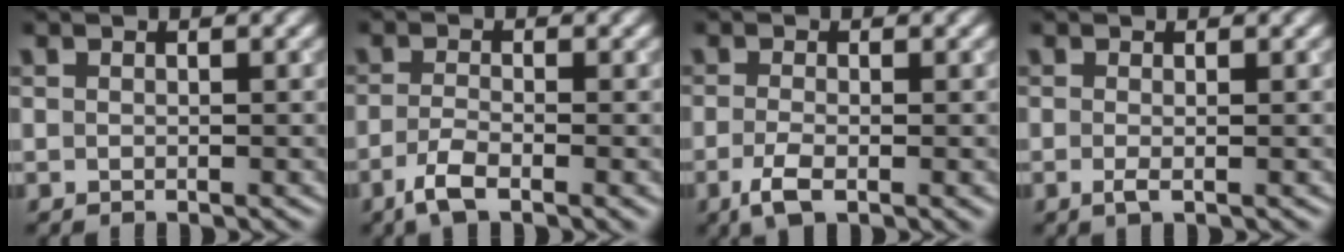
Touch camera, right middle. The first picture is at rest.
{"total": 3.4, "force": [-1.8, 1.0, 2.7], "torque": [-0.056, -0.006, -0.041]}
{"total": 3.2, "force": [-1.3, 1.0, 2.8], "torque": [-0.056, -0.007, -0.027]}
{"total": 1.1, "force": [-0.3, 0.2, 1.0], "torque": [-0.022, -0.007, -0.004]}